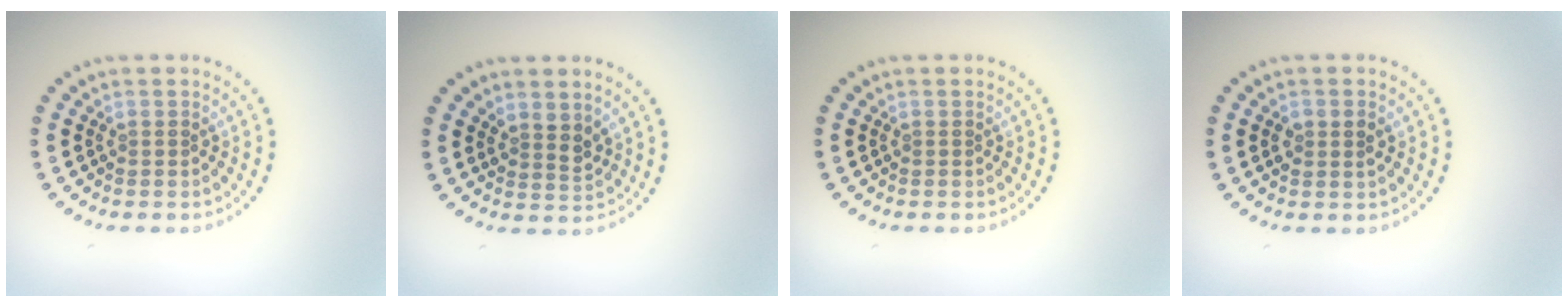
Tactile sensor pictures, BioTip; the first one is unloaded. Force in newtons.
{"total": 1.9, "press": 1.6, "slide": 1.0}
{"total": 0.0}
{"total": 1.5, "press": 1.5, "slide": 0.4}